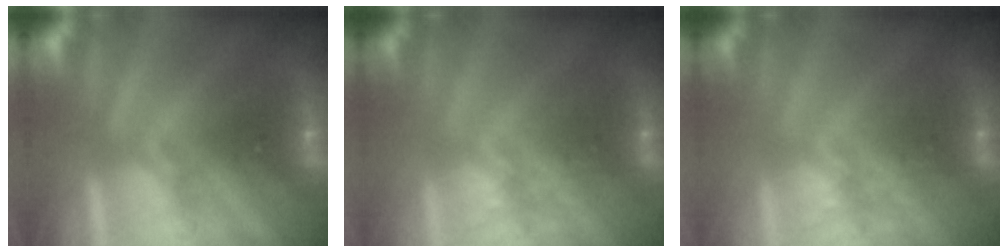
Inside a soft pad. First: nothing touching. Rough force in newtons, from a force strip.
{"total": 2.1}
{"total": 2.1}